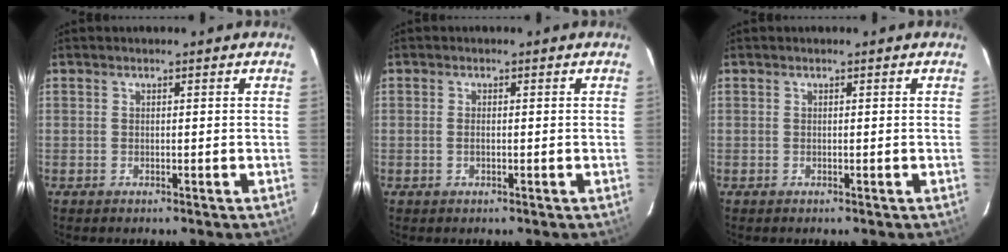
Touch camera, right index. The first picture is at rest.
{"total": 1.0, "force": [-0.2, 0.6, 0.9], "torque": [-0.017, 0.002, -0.004]}
{"total": 0.0}